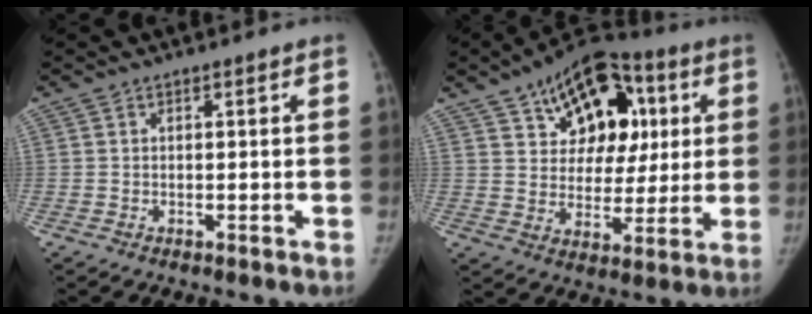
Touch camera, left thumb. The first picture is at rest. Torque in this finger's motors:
{"motor_torque": [0.20, 0.74, -0.16, -0.16, 0.07]}